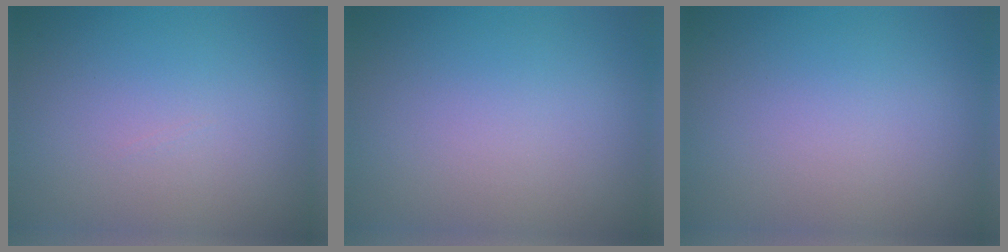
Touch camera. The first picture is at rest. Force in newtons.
{"total": 0.0}
{"total": 0.0}